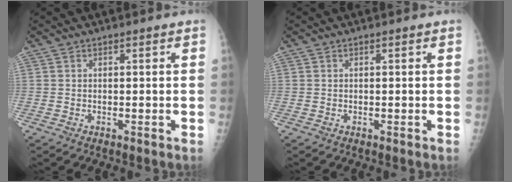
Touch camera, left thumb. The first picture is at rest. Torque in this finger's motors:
{"motor_torque": [0.00, 0.00, -0.02, -0.01, 0.00]}